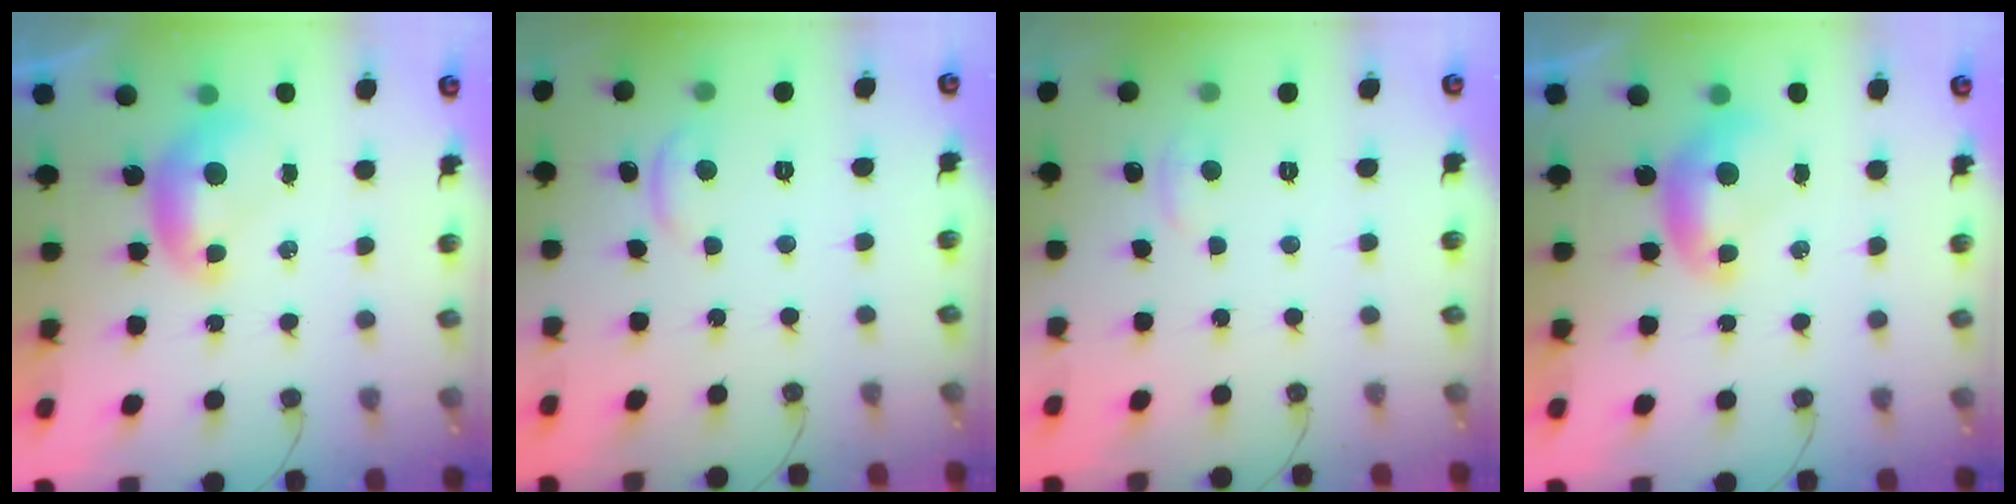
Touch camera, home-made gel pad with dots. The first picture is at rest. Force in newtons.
{"total": 1.1, "press": 0.9, "slide": 0.5}
{"total": 2.3, "press": 2.3, "slide": 0.6}
{"total": 0.0}